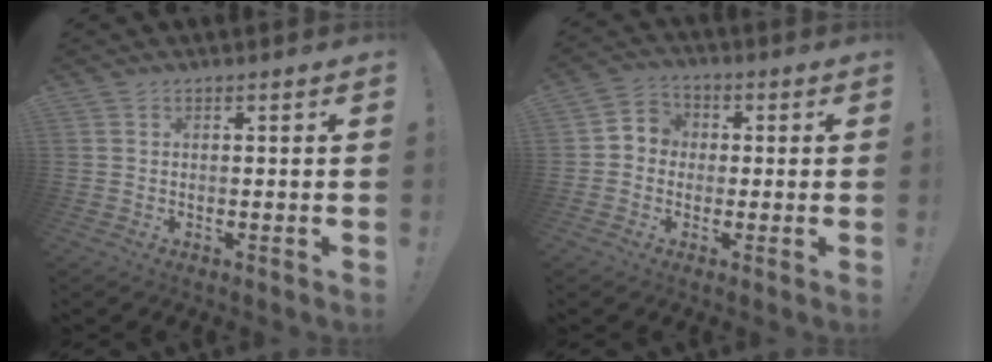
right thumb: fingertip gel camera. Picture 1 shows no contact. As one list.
[{"total": 5.5, "force": [-1.3, 5.1, 1.6], "torque": [-0.023, 0.023, -0.019]}]